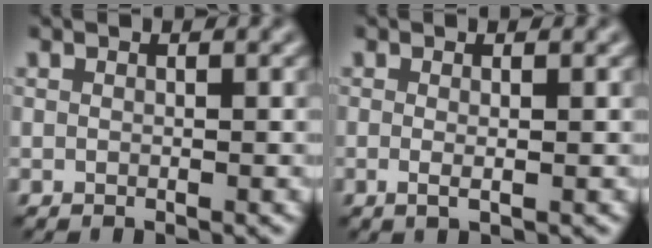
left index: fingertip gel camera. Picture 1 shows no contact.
{"total": 1.3, "force": [0.0, 0.1, 1.3], "torque": [-0.022, -0.004, -0.001]}